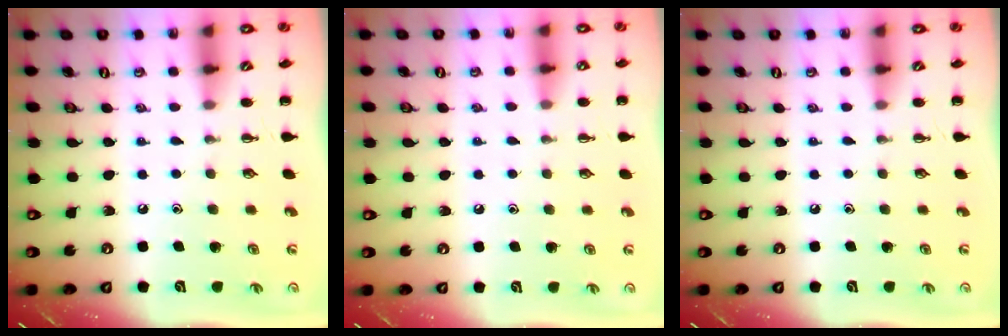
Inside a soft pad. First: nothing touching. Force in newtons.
{"total": 5.0, "press": 4.7, "slide": 1.7}
{"total": 0.0}